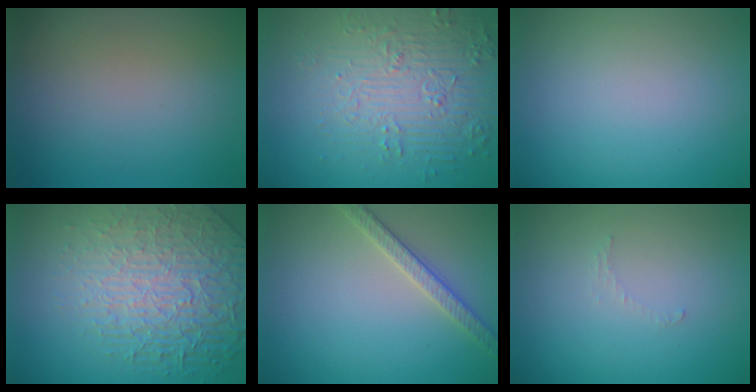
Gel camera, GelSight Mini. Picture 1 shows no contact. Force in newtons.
{"total": 4.4, "press": 4.4, "slide": 0.6}
{"total": 0.0}
{"total": 8.0, "press": 5.9, "slide": 5.3}
{"total": 2.6, "press": 2.6, "slide": 0.5}
{"total": 0.7, "press": 0.7, "slide": 0.1}